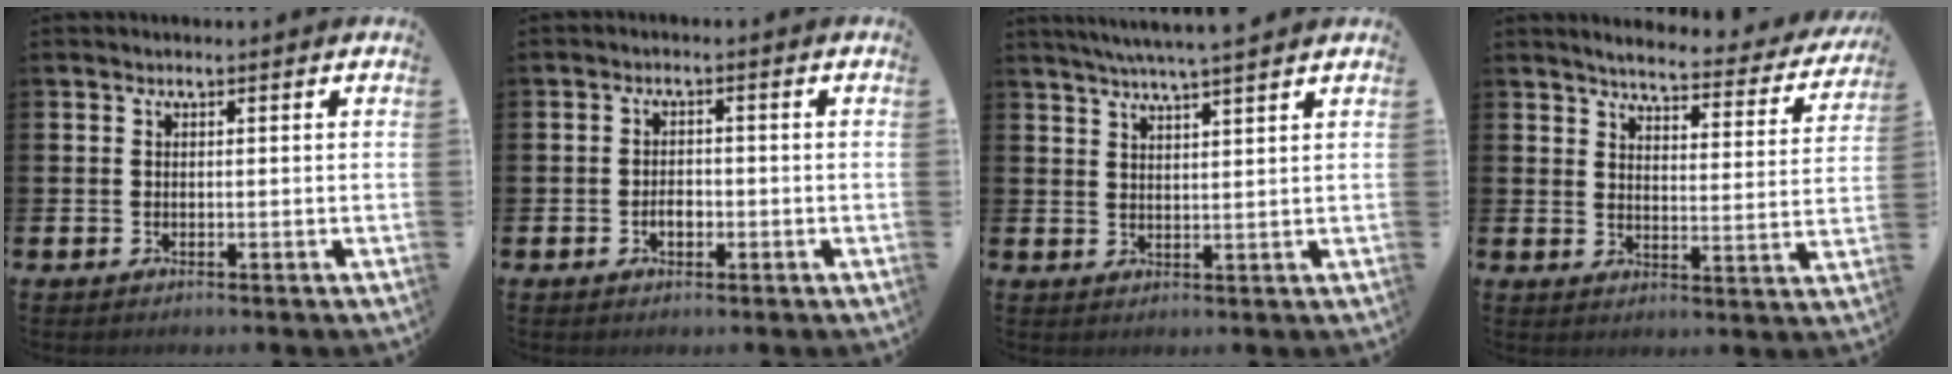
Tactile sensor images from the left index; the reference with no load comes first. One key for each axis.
{"total": 2.2, "fx": -0.7, "fy": 1.4, "fz": 1.5, "tx": -0.019, "ty": 0.000, "tz": -0.016}
{"total": 4.9, "fx": 4.6, "fy": -0.5, "fz": 1.5, "tx": -0.042, "ty": -0.014, "tz": 0.083}
{"total": 4.4, "fx": 4.2, "fy": 0.6, "fz": 1.4, "tx": -0.042, "ty": -0.030, "tz": 0.065}